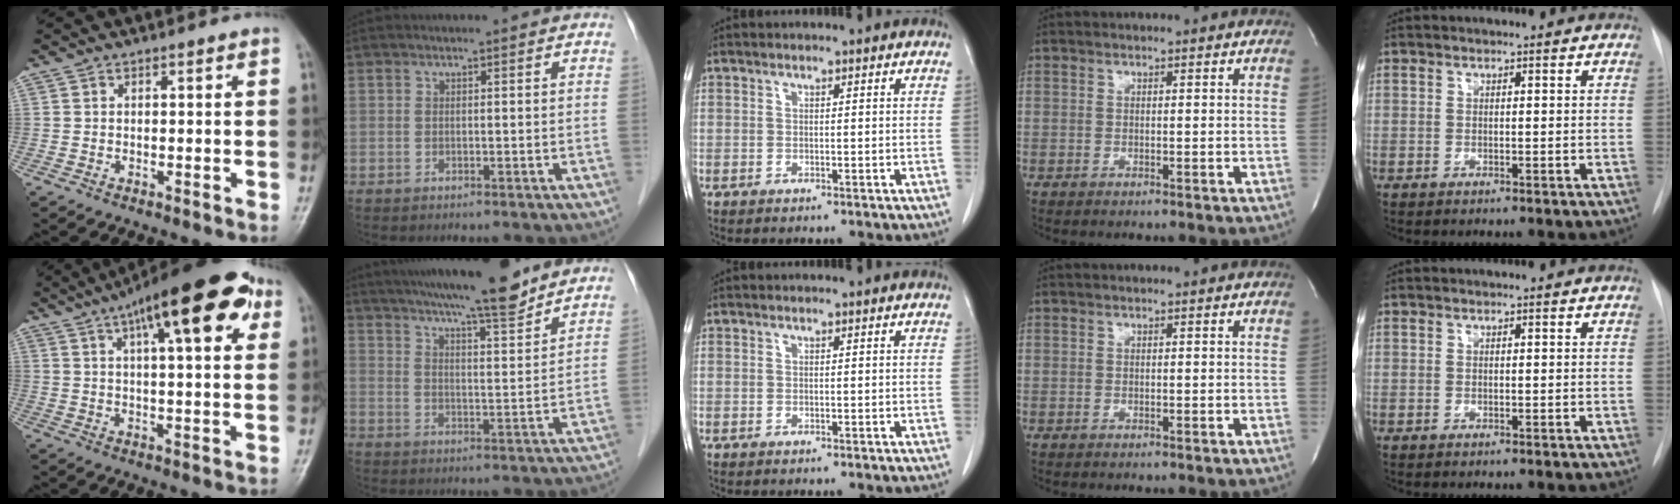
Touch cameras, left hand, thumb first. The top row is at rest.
{"thumb": {"total": 19.9, "force": [9.5, 6.2, 16.4], "torque": [-0.224, 0.006, 0.135]}, "index": {"total": 15.6, "force": [13.5, 0.7, 7.8], "torque": [-0.124, 0.002, 0.201]}}